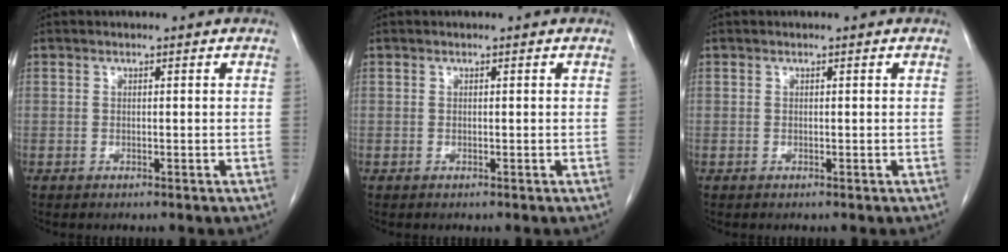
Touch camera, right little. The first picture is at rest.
{"total": 0.0}
{"total": 0.0}